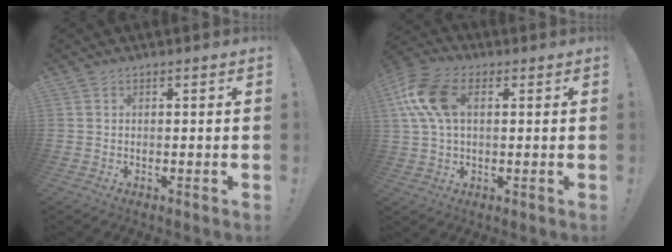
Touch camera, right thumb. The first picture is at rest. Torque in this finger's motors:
{"motor_torque": [1.75, 1.75, 0.32, 0.00, 0.14]}